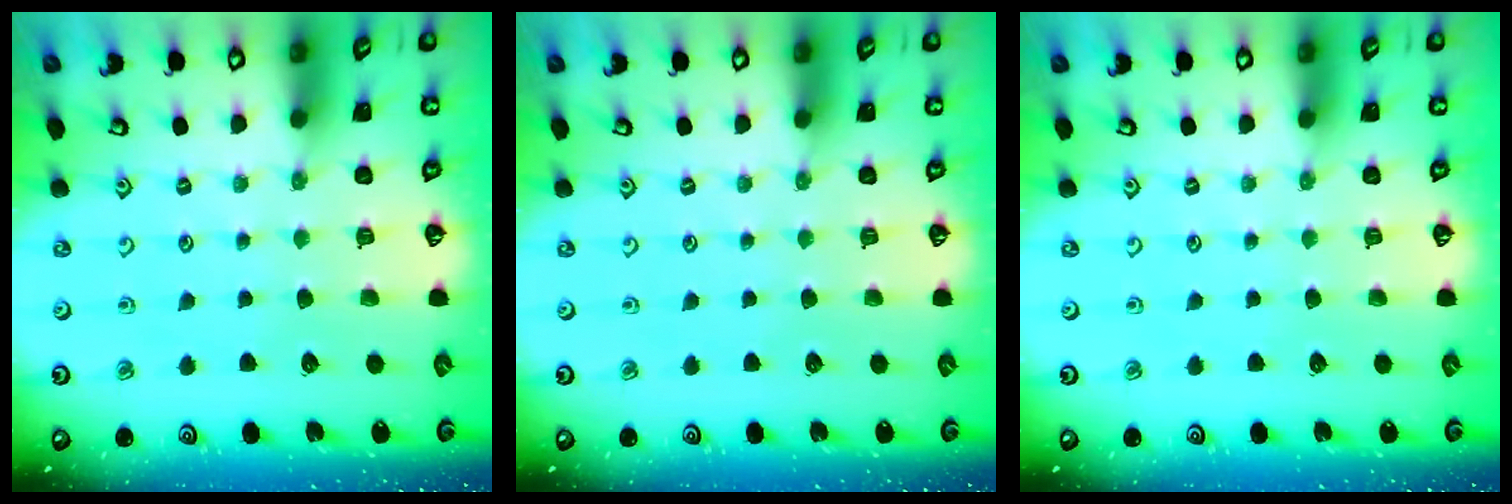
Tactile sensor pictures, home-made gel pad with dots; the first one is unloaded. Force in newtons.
{"total": 0.0}
{"total": 0.0}